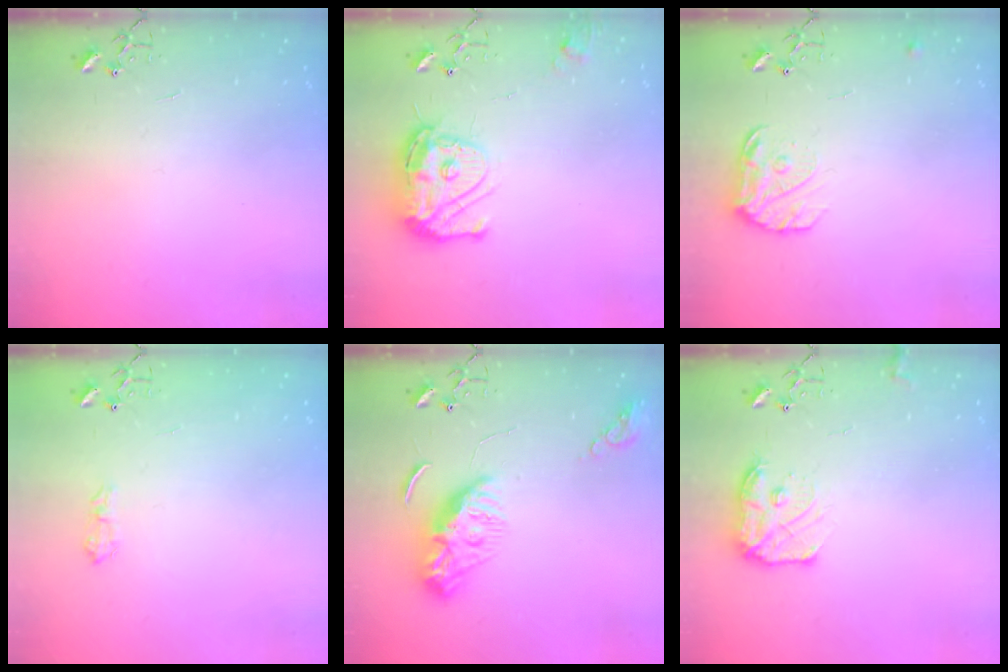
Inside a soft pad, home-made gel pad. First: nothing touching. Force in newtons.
{"total": 16.6, "press": 16.5, "slide": 1.6}
{"total": 11.5, "press": 11.5, "slide": 0.6}
{"total": 7.0, "press": 6.9, "slide": 0.9}
{"total": 9.9, "press": 9.8, "slide": 1.1}
{"total": 11.8, "press": 11.8, "slide": 0.6}